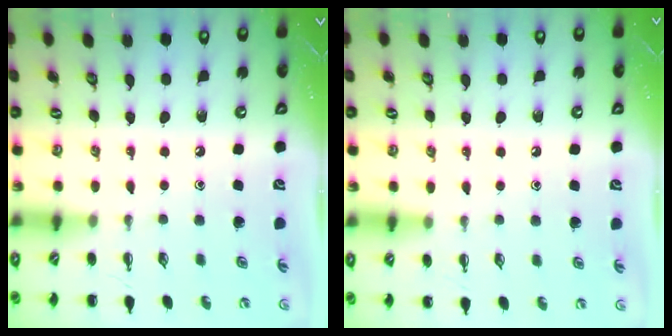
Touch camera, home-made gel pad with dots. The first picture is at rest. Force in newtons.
{"total": 6.2, "press": 5.8, "slide": 2.3}